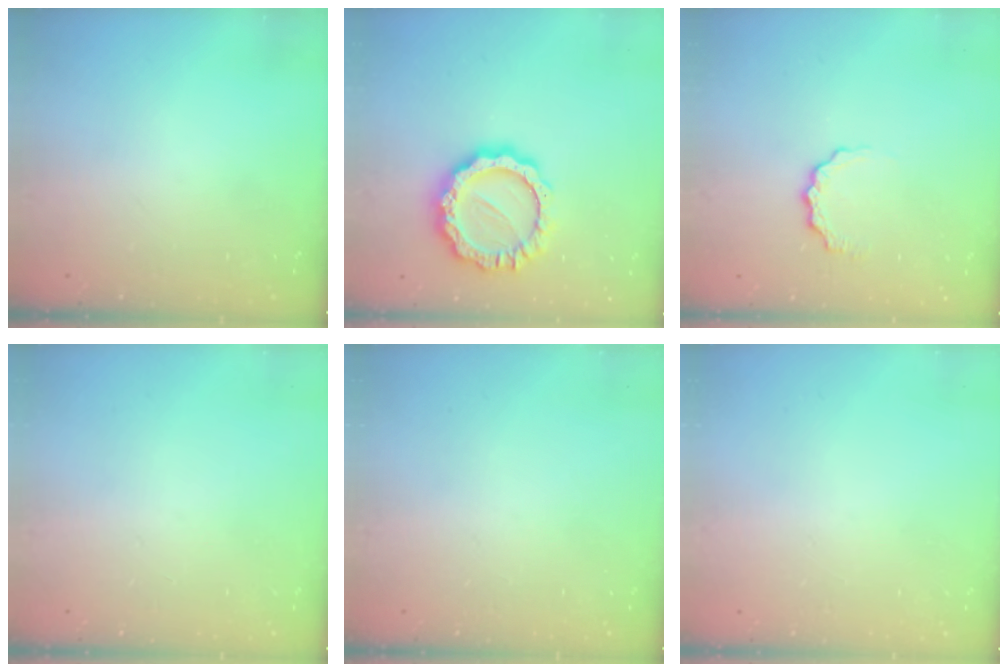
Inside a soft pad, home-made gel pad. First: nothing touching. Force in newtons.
{"total": 14.2, "press": 14.1, "slide": 1.1}
{"total": 5.6, "press": 5.5, "slide": 0.7}
{"total": 0.0}
{"total": 0.0}
{"total": 1.6, "press": 1.6, "slide": 0.1}